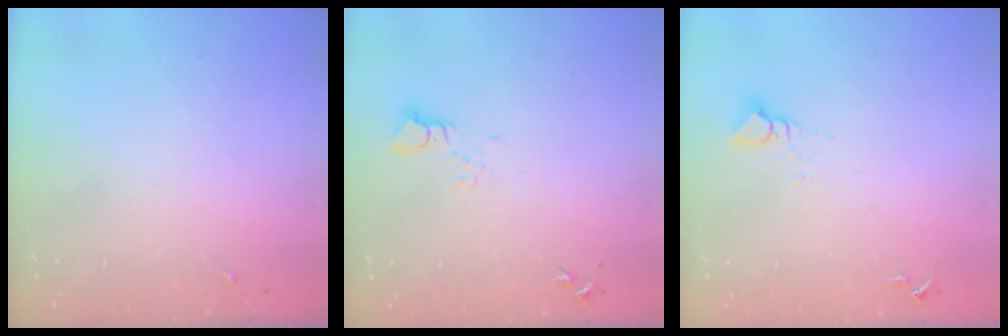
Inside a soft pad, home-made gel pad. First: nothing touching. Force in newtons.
{"total": 3.3, "press": 3.3, "slide": 0.1}
{"total": 3.9, "press": 3.9, "slide": 0.4}